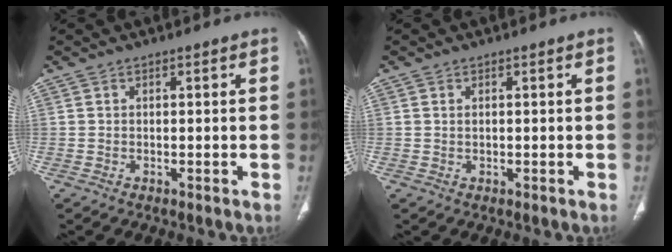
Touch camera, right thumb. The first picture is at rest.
{"total": 0.9, "force": [0.3, 0.4, 0.7], "torque": [-0.016, 0.002, 0.008]}